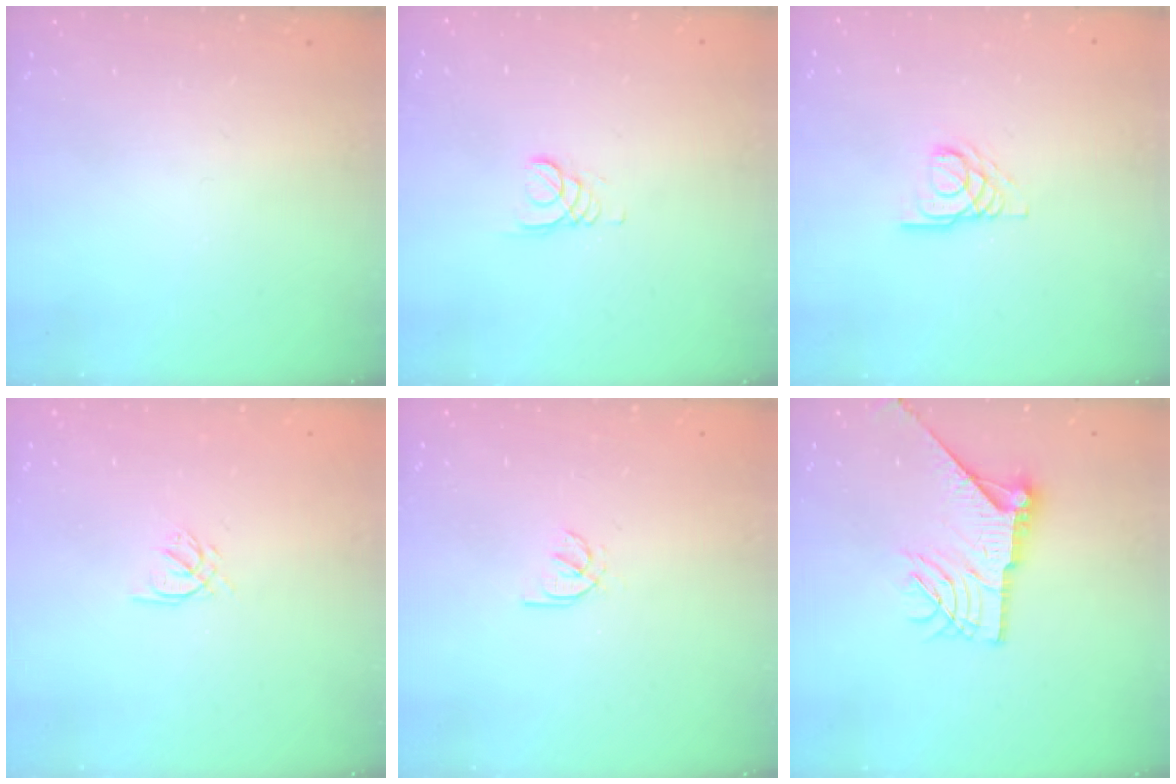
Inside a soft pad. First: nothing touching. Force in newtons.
{"total": 1.2, "press": 1.2, "slide": 0.1}
{"total": 5.0, "press": 5.0, "slide": 0.4}
{"total": 2.2, "press": 2.2, "slide": 0.2}
{"total": 1.7, "press": 1.7, "slide": 0.3}
{"total": 15.8, "press": 15.7, "slide": 0.7}